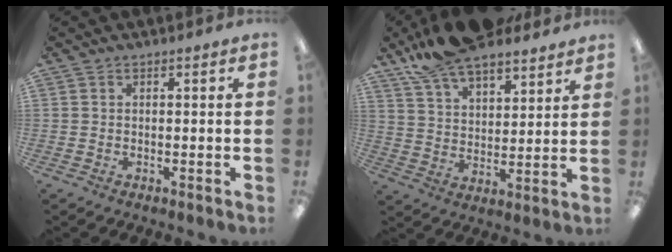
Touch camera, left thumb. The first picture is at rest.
{"total": 13.2, "force": [11.2, 4.4, 5.4], "torque": [-0.115, -0.059, 0.208]}